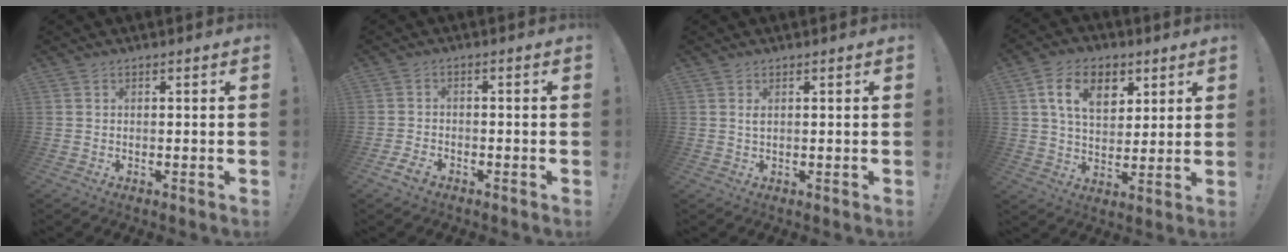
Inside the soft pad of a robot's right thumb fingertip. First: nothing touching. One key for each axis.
{"total": 4.2, "fx": -2.8, "fy": 2.0, "fz": 2.4, "tx": -0.057, "ty": 0.007, "tz": -0.052}
{"total": 1.1, "fx": 0.3, "fy": 0.2, "fz": 1.0, "tx": -0.017, "ty": 0.001, "tz": 0.003}
{"total": 13.1, "fx": 5.7, "fy": 8.7, "fz": 8.1, "tx": -0.134, "ty": -0.002, "tz": 0.108}